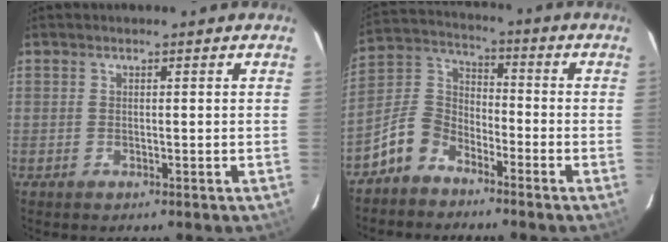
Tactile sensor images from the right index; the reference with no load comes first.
{"total": 8.3, "force": [-5.9, 4.8, 3.2], "torque": [-0.080, 0.033, -0.124]}